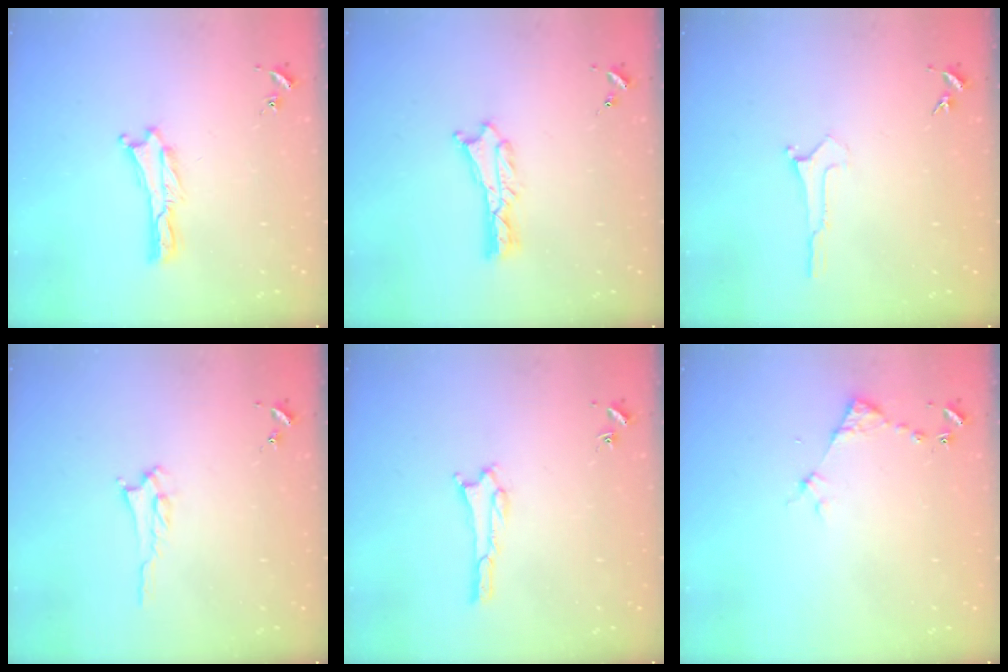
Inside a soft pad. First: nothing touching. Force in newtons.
{"total": 1.1, "press": 1.1, "slide": 0.2}
{"total": 0.0}
{"total": 2.2, "press": 2.2, "slide": 0.3}
{"total": 1.6, "press": 1.6, "slide": 0.1}
{"total": 3.8, "press": 3.8, "slide": 0.4}